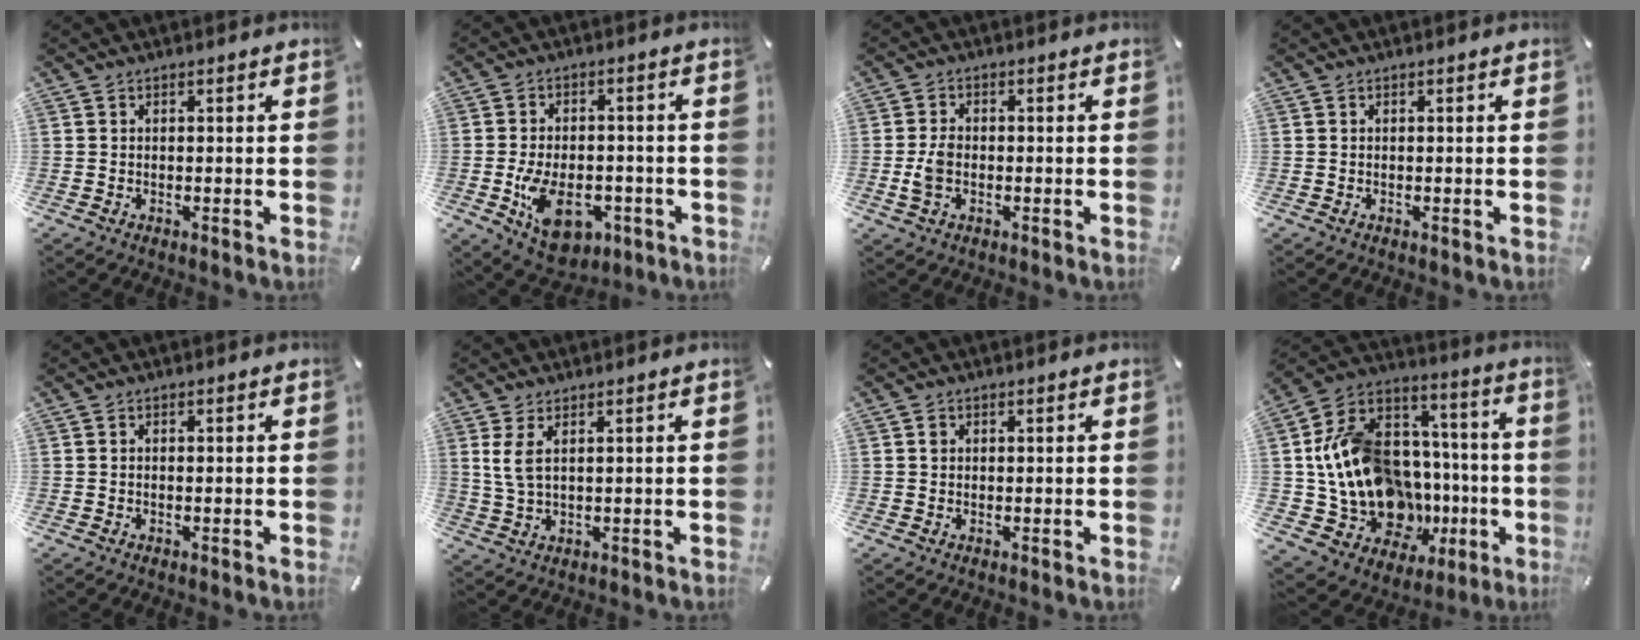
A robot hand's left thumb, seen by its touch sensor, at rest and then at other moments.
{"total": 11.3, "force": [-3.8, 7.2, 7.9], "torque": [-0.153, 0.005, -0.061]}
{"total": 4.4, "force": [-0.8, 3.0, 3.0], "torque": [-0.059, -0.001, -0.018]}
{"total": 0.0}
{"total": 0.0}
{"total": 4.6, "force": [1.8, 1.7, 3.9], "torque": [-0.097, -0.006, 0.030]}
{"total": 0.8, "force": [0.3, 0.7, 0.2], "torque": [0.003, -0.002, 0.004]}
{"total": 22.0, "force": [-4.4, 16.5, 13.9], "torque": [-0.270, -0.017, -0.042]}